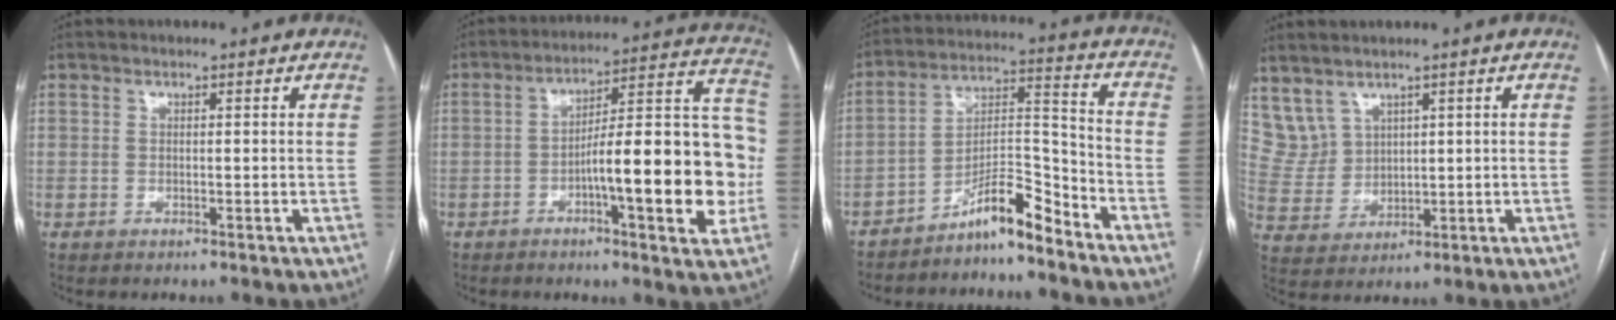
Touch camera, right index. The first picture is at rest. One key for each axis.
{"total": 18.7, "fx": -3.8, "fy": 3.5, "fz": 17.9, "tx": -0.234, "ty": 0.032, "tz": -0.053}
{"total": 10.4, "fx": -8.7, "fy": 0.7, "fz": 5.7, "tx": -0.098, "ty": 0.027, "tz": -0.146}
{"total": 5.4, "fx": 4.1, "fy": 3.5, "fz": 0.9, "tx": -0.029, "ty": 0.018, "tz": 0.101}